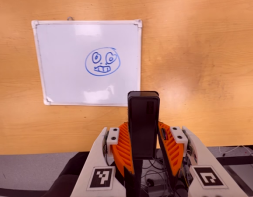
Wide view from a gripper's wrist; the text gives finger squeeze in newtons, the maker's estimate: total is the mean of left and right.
{"total": 4.9, "left": 3.3, "right": 6.4}